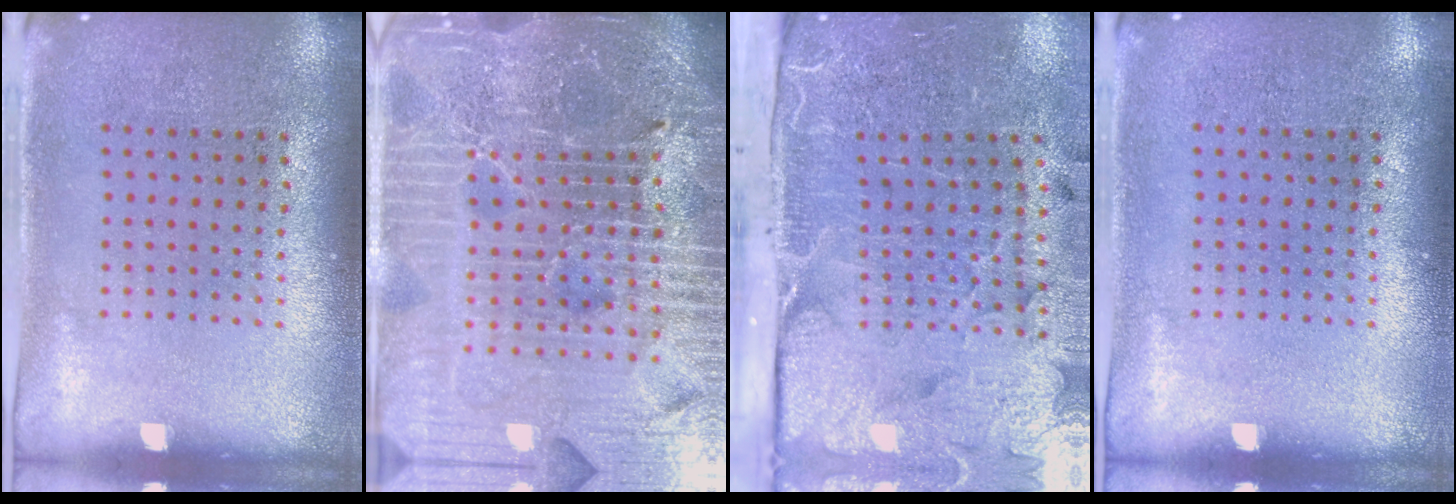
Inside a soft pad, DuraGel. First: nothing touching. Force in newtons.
{"total": 7.3, "press": 6.3, "slide": 3.7}
{"total": 5.2, "press": 4.0, "slide": 3.3}
{"total": 0.0}